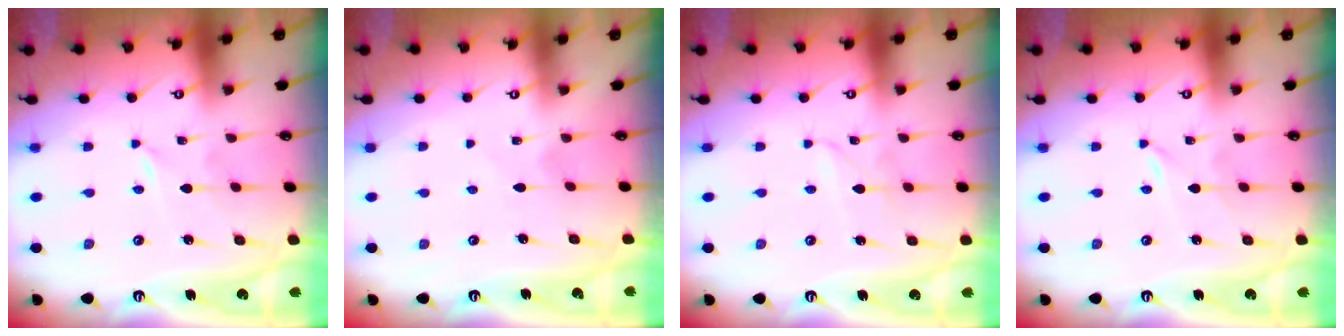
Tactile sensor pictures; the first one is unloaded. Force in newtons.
{"total": 2.2, "press": 2.2, "slide": 0.3}
{"total": 1.8, "press": 1.7, "slide": 0.2}
{"total": 0.0}